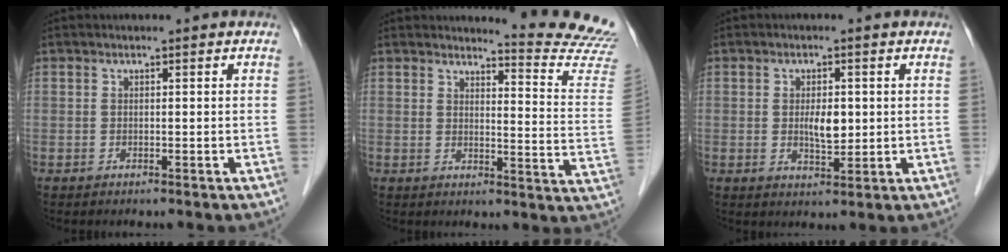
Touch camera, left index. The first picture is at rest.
{"total": 13.1, "force": [12.9, -1.6, 0.6], "torque": [-0.001, -0.140, 0.125]}
{"total": 3.8, "force": [0.3, 1.6, 3.4], "torque": [-0.063, -0.004, 0.009]}